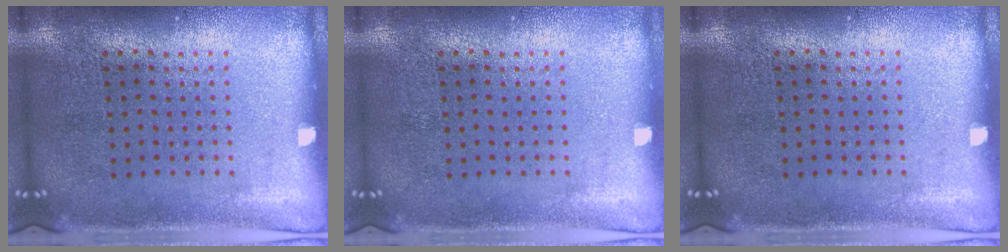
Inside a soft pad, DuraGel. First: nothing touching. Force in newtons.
{"total": 0.0}
{"total": 0.0}